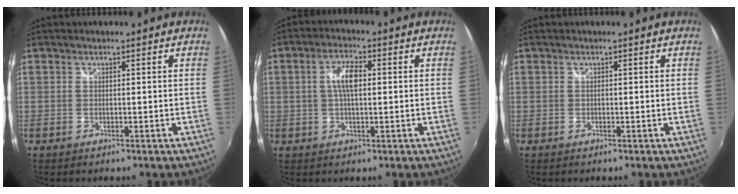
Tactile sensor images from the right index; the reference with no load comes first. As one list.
[{"total": 5.2, "force": [0.7, 1.9, 4.8], "torque": [-0.092, 0.011, 0.010]}, {"total": 0.0}]